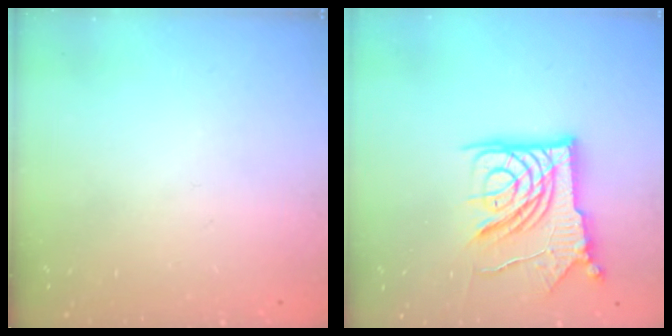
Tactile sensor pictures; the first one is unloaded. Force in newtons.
{"total": 15.6, "press": 15.5, "slide": 1.5}